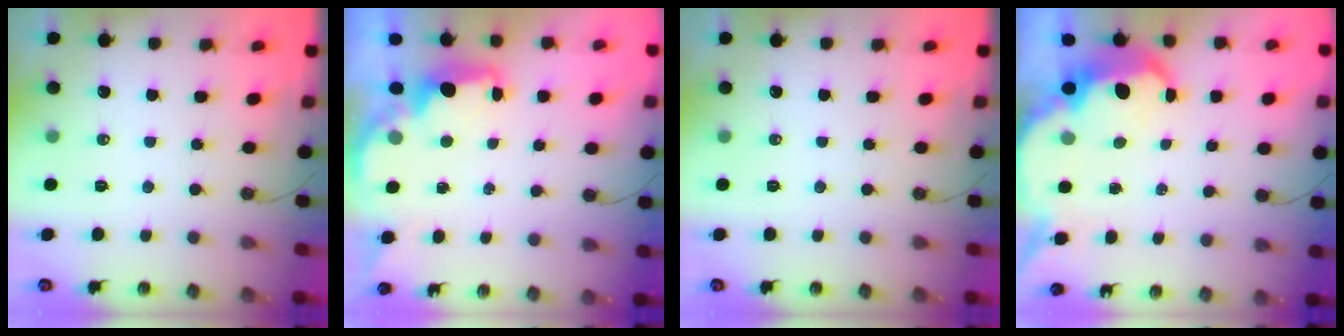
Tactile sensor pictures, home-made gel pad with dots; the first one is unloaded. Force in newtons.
{"total": 2.3, "press": 2.2, "slide": 0.7}
{"total": 0.0}
{"total": 7.9, "press": 7.9, "slide": 0.4}